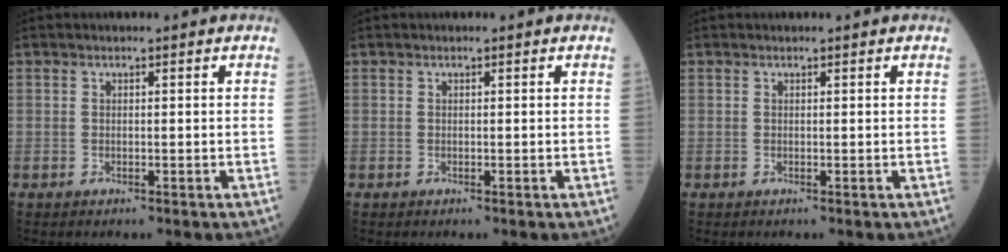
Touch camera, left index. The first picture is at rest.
{"total": 0.0}
{"total": 0.6, "force": [0.6, 0.0, 0.1], "torque": [-0.006, 0.005, 0.009]}